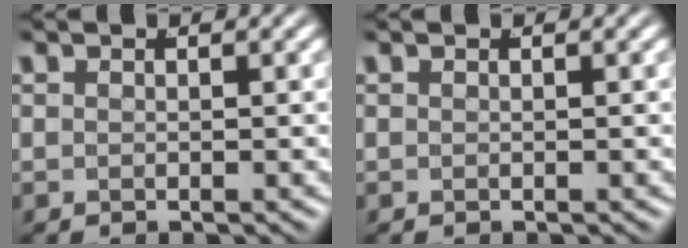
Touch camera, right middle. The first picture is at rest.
{"total": 0.0}